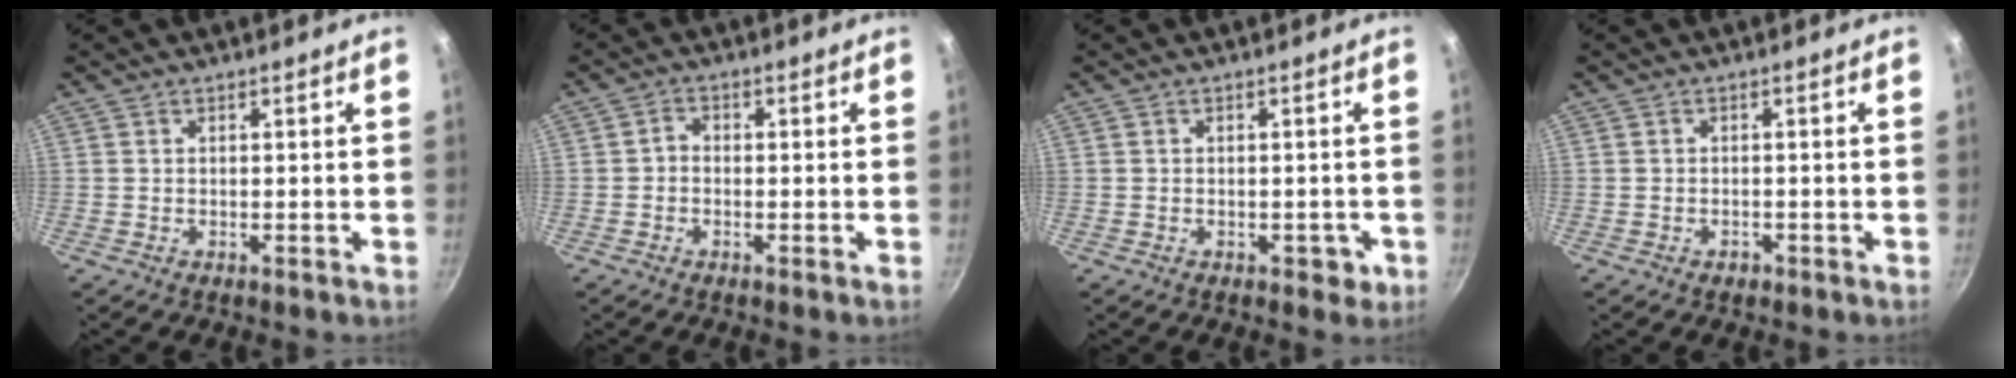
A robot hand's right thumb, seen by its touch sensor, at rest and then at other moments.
{"total": 1.9, "force": [-0.5, 1.5, 1.1], "torque": [-0.011, 0.008, -0.016]}
{"total": 2.5, "force": [-1.1, 1.7, 1.6], "torque": [-0.003, 0.005, -0.012]}
{"total": 1.1, "force": [-0.7, 0.8, 0.4], "torque": [-0.004, 0.003, -0.012]}